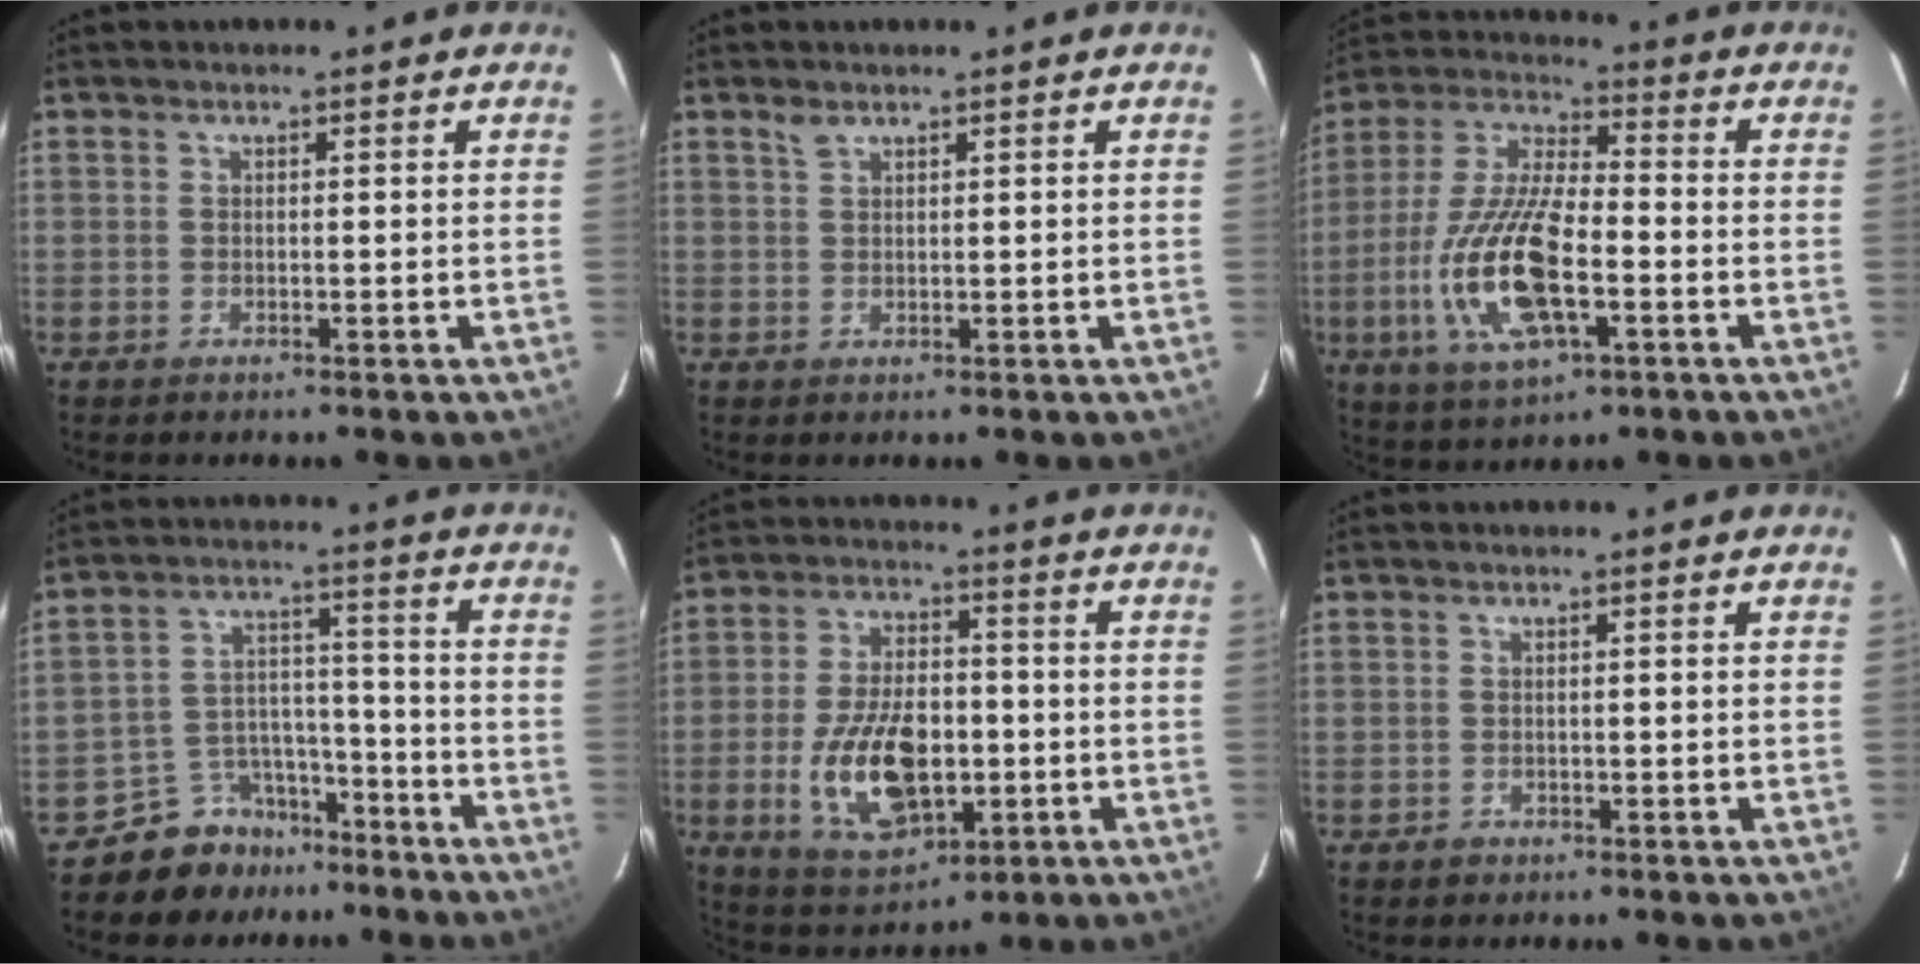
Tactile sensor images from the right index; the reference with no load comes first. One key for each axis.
{"total": 1.5, "fx": 1.2, "fy": 0.7, "fz": 0.7, "tx": -0.010, "ty": 0.003, "tz": 0.022}
{"total": 18.2, "fx": -5.2, "fy": 7.0, "fz": 16.0, "tx": -0.342, "ty": -0.010, "tz": -0.098}
{"total": 9.8, "fx": -7.8, "fy": 5.9, "fz": 0.3, "tx": -0.016, "ty": 0.058, "tz": -0.120}
{"total": 16.0, "fx": -3.6, "fy": 9.0, "fz": 12.7, "tx": -0.253, "ty": 0.000, "tz": -0.045}
{"total": 1.7, "fx": -0.6, "fy": 1.6, "fz": 0.2, "tx": -0.001, "ty": 0.003, "tz": -0.004}